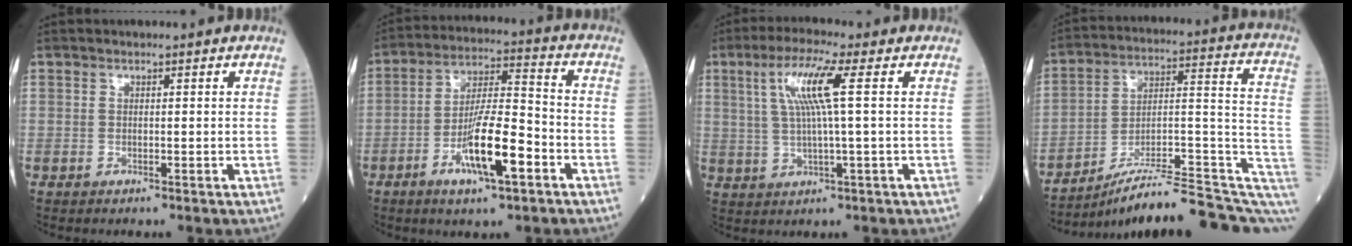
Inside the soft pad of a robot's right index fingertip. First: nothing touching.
{"total": 11.5, "force": [-5.0, 1.9, 10.2], "torque": [-0.184, -0.002, -0.088]}
{"total": 7.9, "force": [2.2, -0.4, 7.6], "torque": [-0.152, 0.011, 0.044]}
{"total": 19.1, "force": [-14.7, 2.2, 12.0], "torque": [-0.124, 0.055, -0.220]}